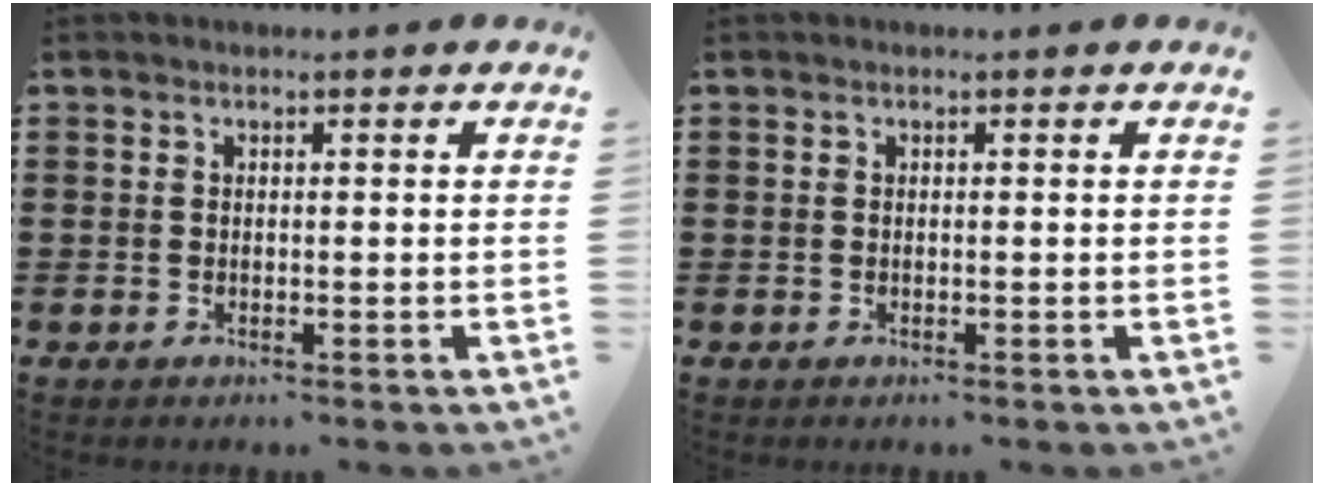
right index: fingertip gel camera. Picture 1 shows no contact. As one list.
[{"total": 0.0}]